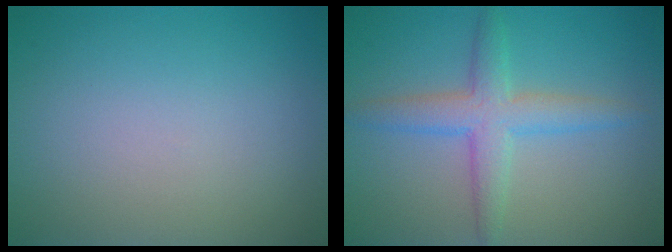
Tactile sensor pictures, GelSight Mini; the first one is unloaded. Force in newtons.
{"total": 4.9, "press": 4.9, "slide": 0.0}